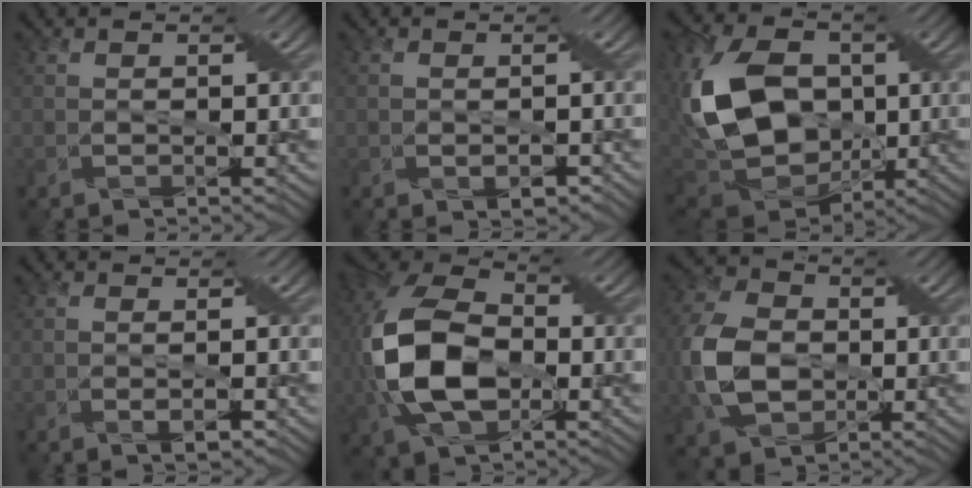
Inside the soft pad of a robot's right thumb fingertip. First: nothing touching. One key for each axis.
{"total": 1.8, "fx": -0.9, "fy": 1.1, "fz": 1.2, "tx": -0.021, "ty": -0.010, "tz": -0.010}
{"total": 16.6, "fx": 0.2, "fy": 11.5, "fz": 11.9, "tx": -0.295, "ty": -0.014, "tz": 0.006}
{"total": 2.1, "fx": -1.0, "fy": 0.3, "fz": 1.9, "tx": -0.036, "ty": -0.011, "tz": -0.012}
{"total": 14.3, "fx": -2.4, "fy": 8.7, "fz": 11.1, "tx": -0.287, "ty": -0.018, "tz": -0.050}
{"total": 9.7, "fx": -1.6, "fy": 7.0, "fz": 6.6, "tx": -0.185, "ty": -0.005, "tz": -0.033}